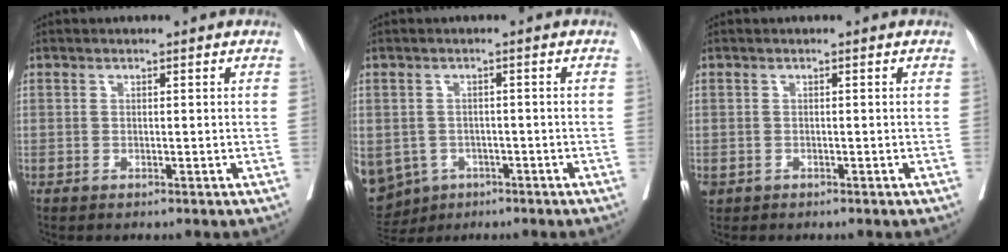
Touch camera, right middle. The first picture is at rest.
{"total": 16.2, "force": [-6.9, 13.5, 5.8], "torque": [-0.188, -0.001, -0.086]}
{"total": 1.2, "force": [-0.5, 1.1, 0.4], "torque": [-0.011, 0.002, -0.001]}